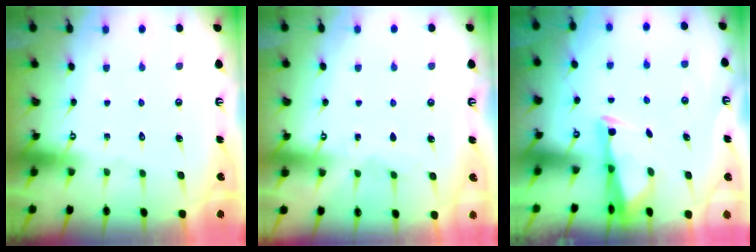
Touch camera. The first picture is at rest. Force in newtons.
{"total": 2.7, "press": 2.7, "slide": 0.3}
{"total": 2.9, "press": 2.8, "slide": 0.8}